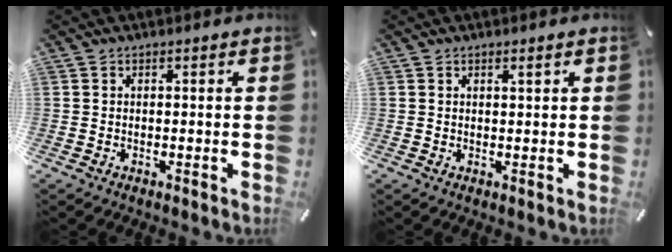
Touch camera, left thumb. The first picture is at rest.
{"total": 0.9, "force": [0.6, 0.3, 0.6], "torque": [-0.012, 0.001, 0.011]}